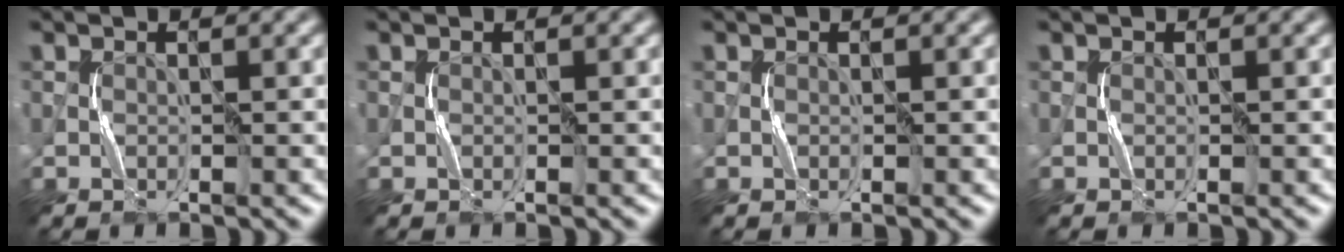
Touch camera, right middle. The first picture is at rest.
{"total": 0.0}
{"total": 0.0}
{"total": 0.0}